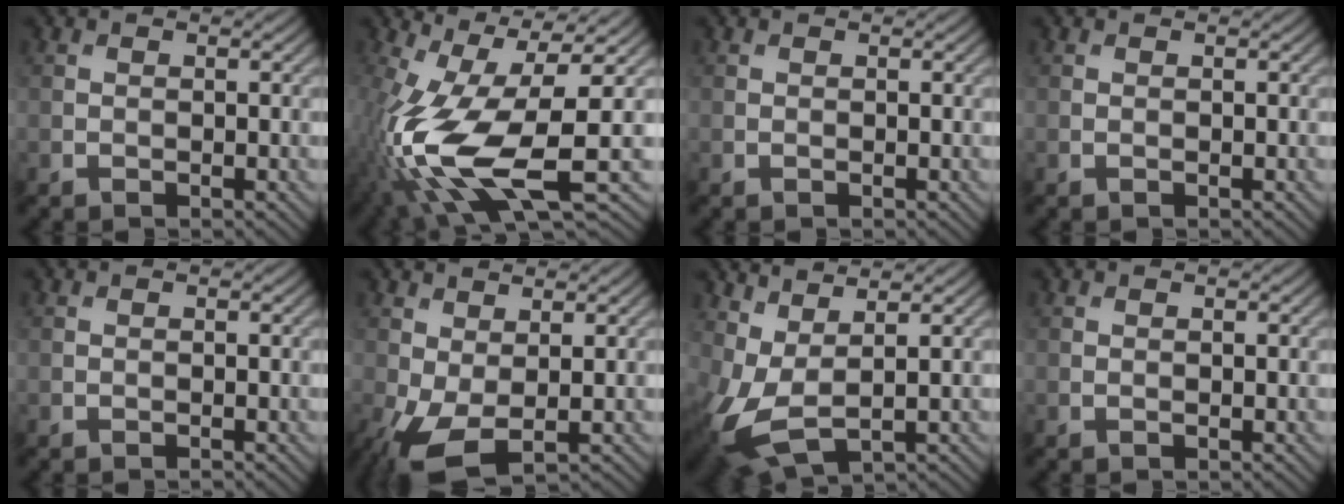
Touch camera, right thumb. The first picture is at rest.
{"total": 16.1, "force": [-4.6, 5.8, 14.3], "torque": [-0.334, -0.034, -0.067]}
{"total": 0.0}
{"total": 0.0}
{"total": 0.0}
{"total": 5.4, "force": [-1.3, 2.5, 4.6], "torque": [-0.126, -0.007, -0.024]}
{"total": 6.2, "force": [1.3, 2.7, 5.5], "torque": [-0.143, -0.007, 0.026]}
{"total": 0.0}